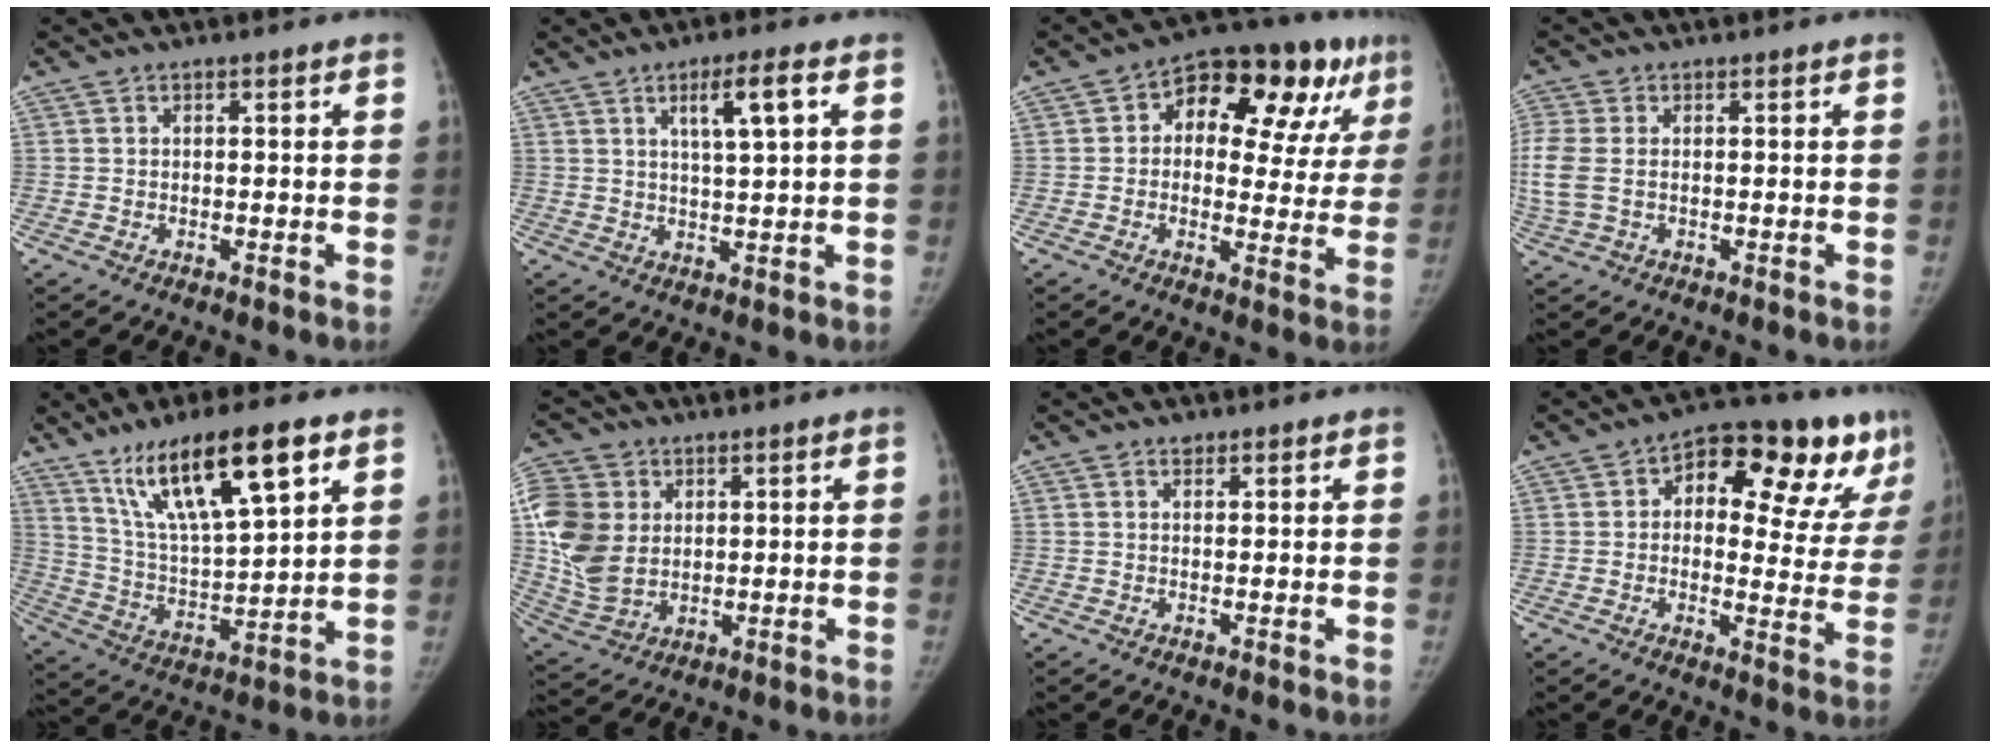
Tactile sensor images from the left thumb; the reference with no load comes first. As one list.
[{"total": 6.3, "force": [2.5, 0.9, 5.7], "torque": [-0.099, -0.008, 0.045]}, {"total": 19.0, "force": [7.5, 10.5, 14.0], "torque": [-0.134, 0.024, 0.096]}, {"total": 6.8, "force": [0.1, 4.4, 5.2], "torque": [-0.157, 0.006, 0.005]}, {"total": 18.5, "force": [10.5, 4.8, 14.5], "torque": [-0.235, -0.037, 0.198]}, {"total": 13.3, "force": [2.9, 10.4, 7.8], "torque": [-0.157, -0.008, 0.063]}, {"total": 1.1, "force": [0.8, 0.7, 0.3], "torque": [0.003, -0.004, 0.009]}, {"total": 19.2, "force": [9.5, 9.7, 13.6], "torque": [-0.126, 0.000, 0.120]}]